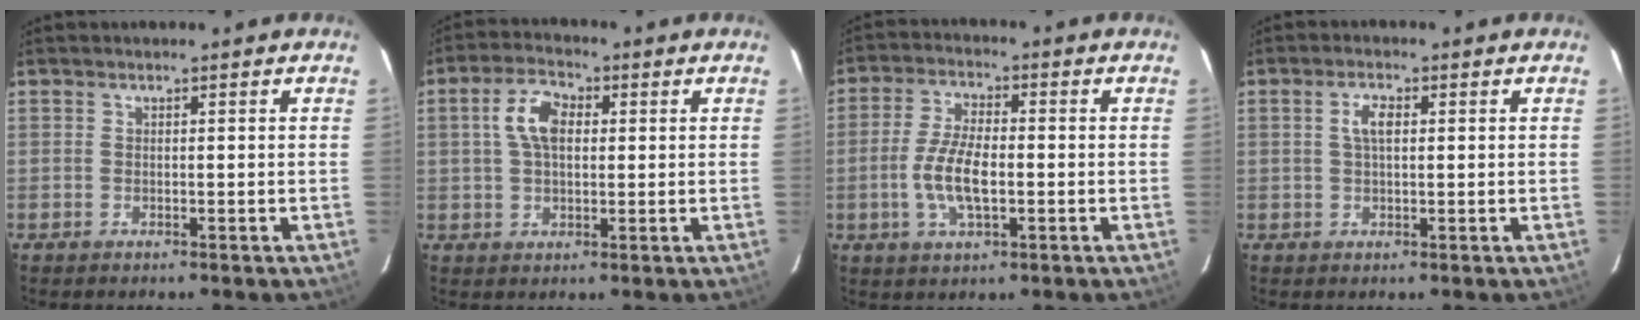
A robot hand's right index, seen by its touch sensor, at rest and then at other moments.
{"total": 6.8, "force": [1.3, 4.0, 5.4], "torque": [-0.105, 0.019, 0.026]}
{"total": 8.5, "force": [-1.7, 3.4, 7.6], "torque": [-0.156, 0.000, -0.033]}
{"total": 3.2, "force": [0.7, 1.4, 2.8], "torque": [-0.056, 0.007, 0.015]}